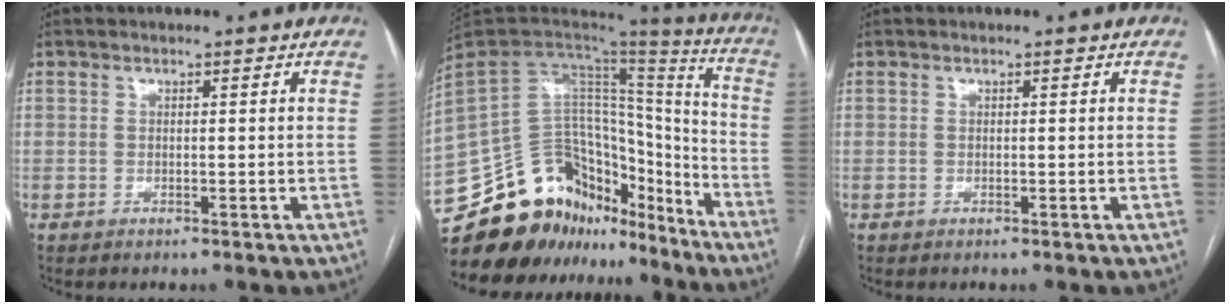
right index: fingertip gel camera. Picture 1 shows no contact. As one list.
[{"total": 24.8, "force": [-20.1, 11.9, 8.5], "torque": [-0.183, 0.057, -0.314]}, {"total": 0.0}]